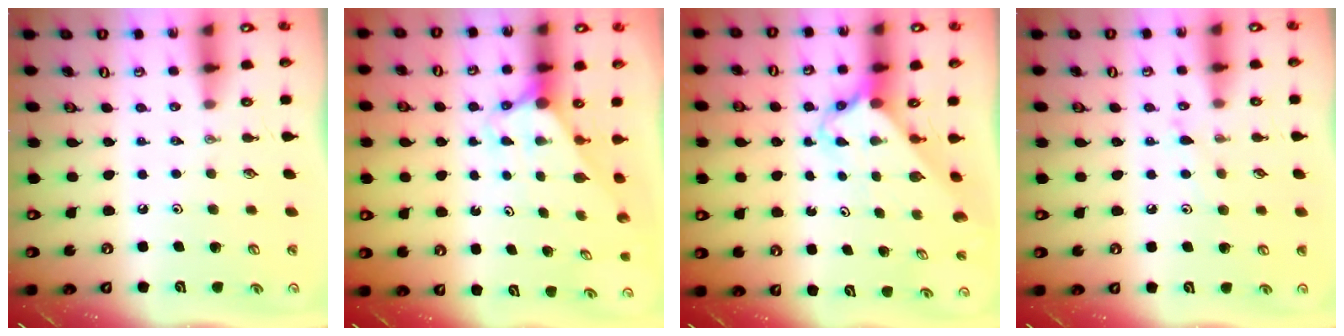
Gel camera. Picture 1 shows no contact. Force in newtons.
{"total": 3.0, "press": 3.0, "slide": 0.0}
{"total": 2.5, "press": 2.5, "slide": 0.2}
{"total": 4.9, "press": 4.8, "slide": 0.7}